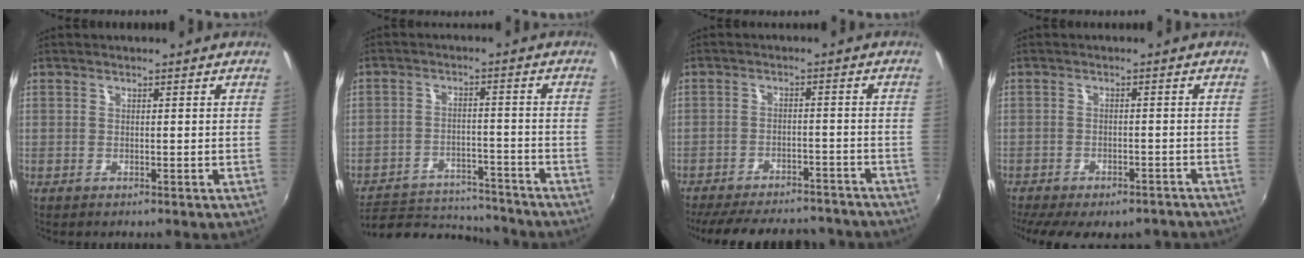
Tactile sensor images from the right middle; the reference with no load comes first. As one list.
[{"total": 13.8, "force": [-12.3, 5.0, 3.5], "torque": [-0.087, 0.021, -0.166]}, {"total": 21.7, "force": [-18.8, 6.9, 8.5], "torque": [-0.182, 0.001, -0.242]}, {"total": 14.6, "force": [-11.8, 5.3, 6.9], "torque": [-0.145, -0.028, -0.152]}]